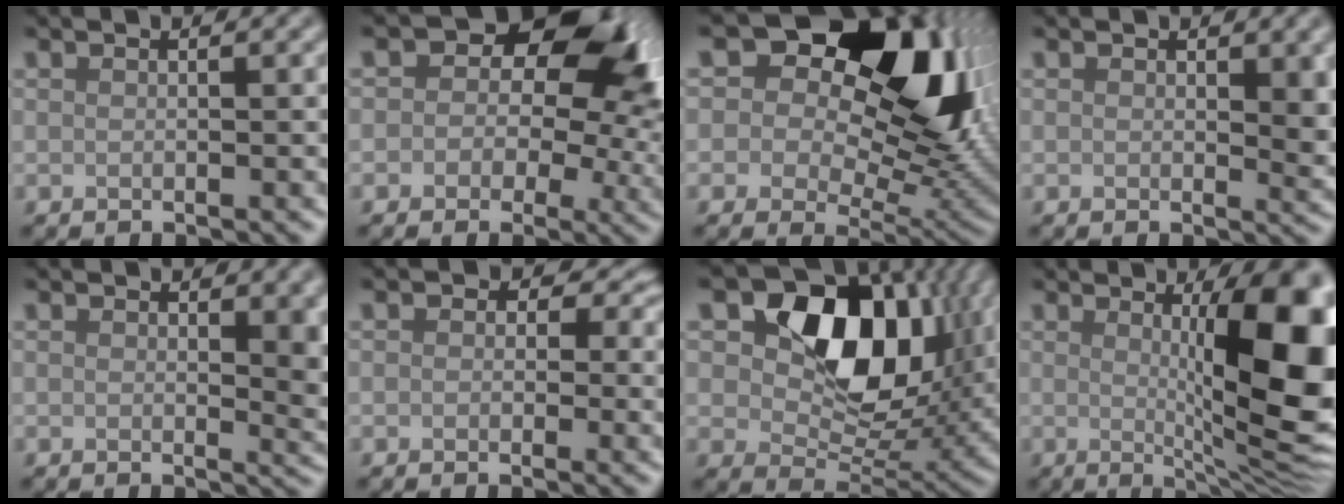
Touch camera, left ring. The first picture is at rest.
{"total": 10.5, "force": [3.0, 7.1, 7.2], "torque": [-0.064, 0.009, 0.032]}
{"total": 17.8, "force": [7.4, 11.1, 11.8], "torque": [-0.160, 0.054, 0.102]}
{"total": 2.5, "force": [0.7, 1.2, 2.1], "torque": [-0.021, -0.006, 0.010]}
{"total": 3.6, "force": [0.8, 1.6, 3.1], "torque": [-0.028, -0.004, 0.013]}
{"total": 4.3, "force": [1.2, 3.4, 2.4], "torque": [-0.025, 0.004, 0.004]}
{"total": 13.5, "force": [4.0, 9.1, 9.1], "torque": [-0.129, -0.001, 0.065]}
{"total": 12.4, "force": [1.0, 3.2, 11.9], "torque": [-0.138, -0.007, 0.021]}